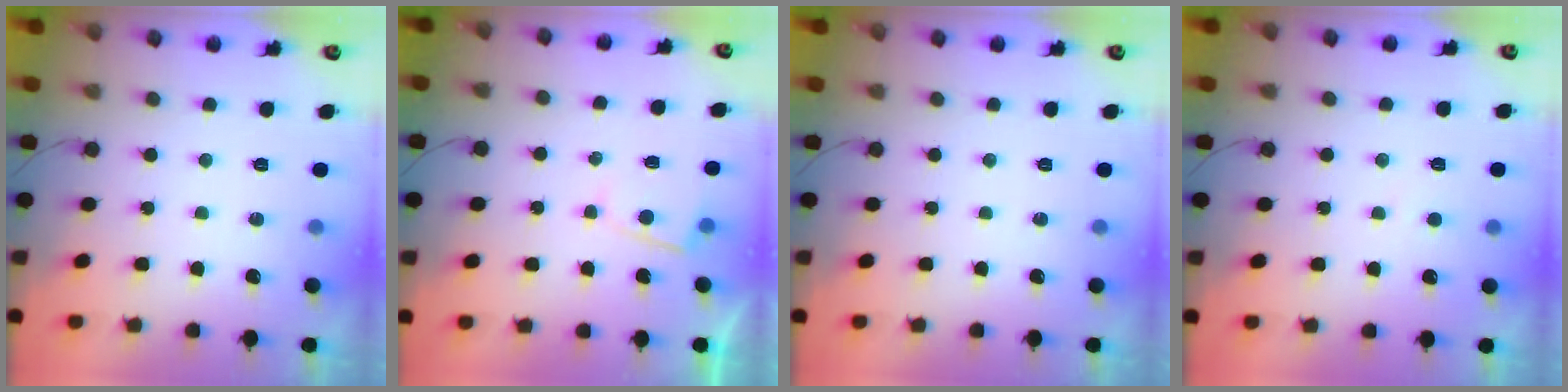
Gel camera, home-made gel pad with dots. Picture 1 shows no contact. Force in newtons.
{"total": 2.6, "press": 2.6, "slide": 0.2}
{"total": 0.0}
{"total": 2.4, "press": 2.4, "slide": 0.2}